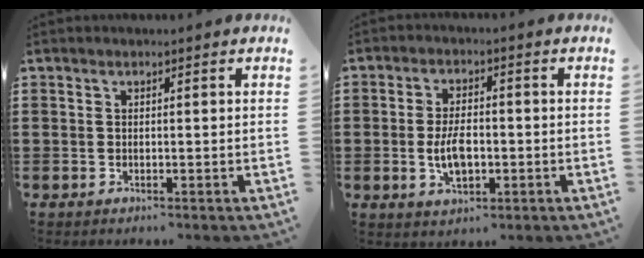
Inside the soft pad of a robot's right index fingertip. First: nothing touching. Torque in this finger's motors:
{"motor_torque": [2.14, 0.00, 0.29, 0.05]}